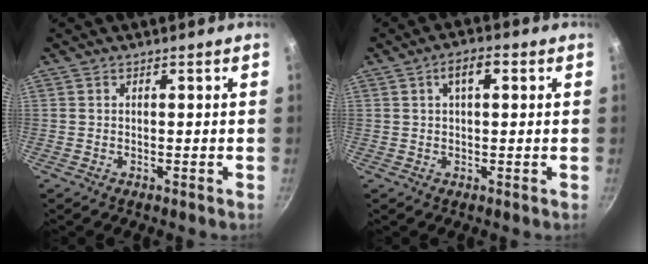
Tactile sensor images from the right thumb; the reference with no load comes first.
{"total": 4.3, "force": [1.4, 2.0, 3.6], "torque": [-0.052, 0.012, 0.020]}